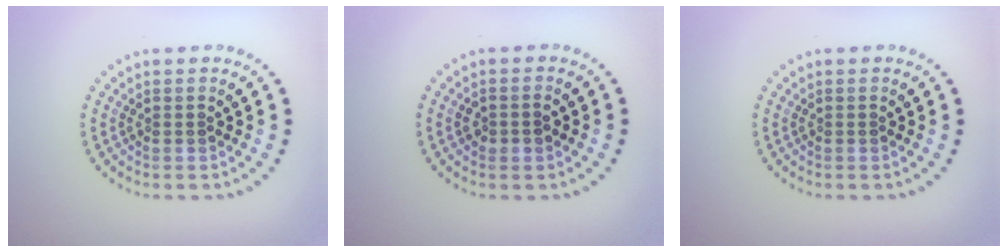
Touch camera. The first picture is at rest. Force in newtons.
{"total": 1.5, "press": 1.5, "slide": 0.3}
{"total": 0.0}